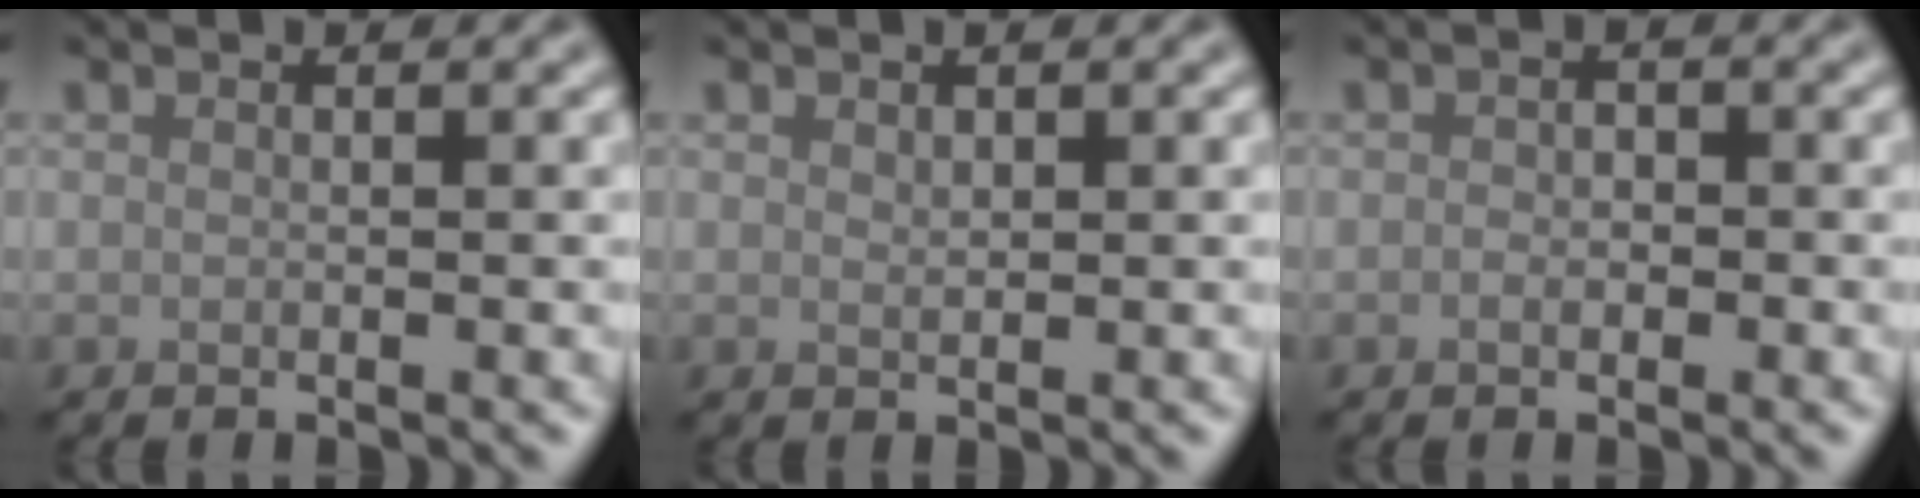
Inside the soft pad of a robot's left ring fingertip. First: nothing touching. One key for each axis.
{"total": 0.8, "fx": 0.4, "fy": 0.4, "fz": 0.5, "tx": -0.010, "ty": -0.001, "tz": 0.009}
{"total": 1.2, "fx": -0.3, "fy": 0.8, "fz": 0.8, "tx": -0.014, "ty": -0.001, "tz": -0.008}